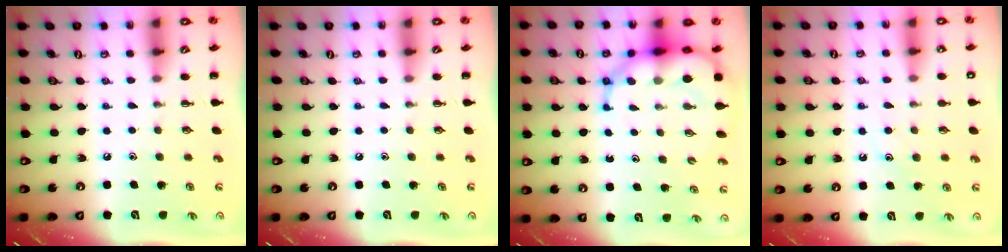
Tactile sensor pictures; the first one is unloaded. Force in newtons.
{"total": 0.0}
{"total": 12.1, "press": 11.7, "slide": 3.3}
{"total": 8.9, "press": 8.8, "slide": 1.3}